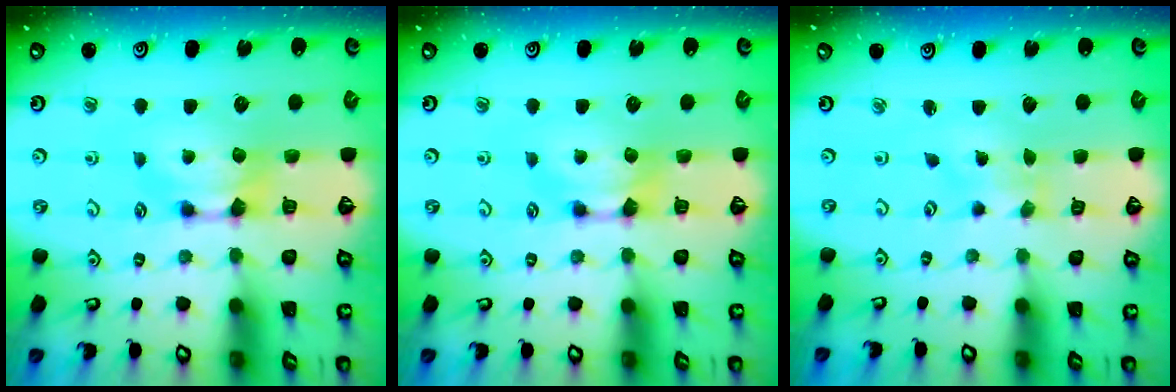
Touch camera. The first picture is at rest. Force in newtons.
{"total": 0.0}
{"total": 4.4, "press": 4.3, "slide": 0.7}